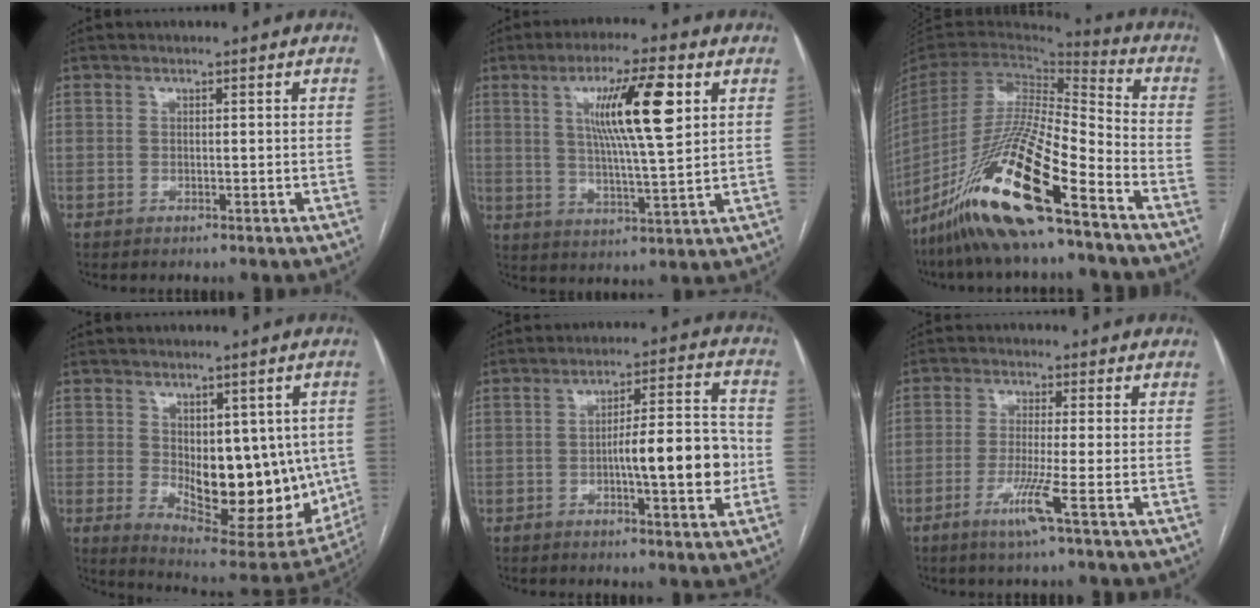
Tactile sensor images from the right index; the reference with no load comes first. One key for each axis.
{"total": 12.1, "fx": 4.0, "fy": 0.6, "fz": 11.4, "tx": -0.197, "ty": 0.005, "tz": 0.069}
{"total": 21.4, "fx": -13.9, "fy": 1.5, "fz": 16.2, "tx": -0.342, "ty": -0.051, "tz": -0.267}
{"total": 17.6, "fx": -0.7, "fy": 8.2, "fz": 15.6, "tx": -0.208, "ty": -0.014, "tz": 0.018}
{"total": 11.1, "fx": -2.1, "fy": 1.7, "fz": 10.8, "tx": -0.161, "ty": 0.017, "tz": -0.028}
{"total": 5.1, "fx": -2.3, "fy": -1.1, "fz": 4.4, "tx": -0.087, "ty": -0.015, "tz": -0.049}